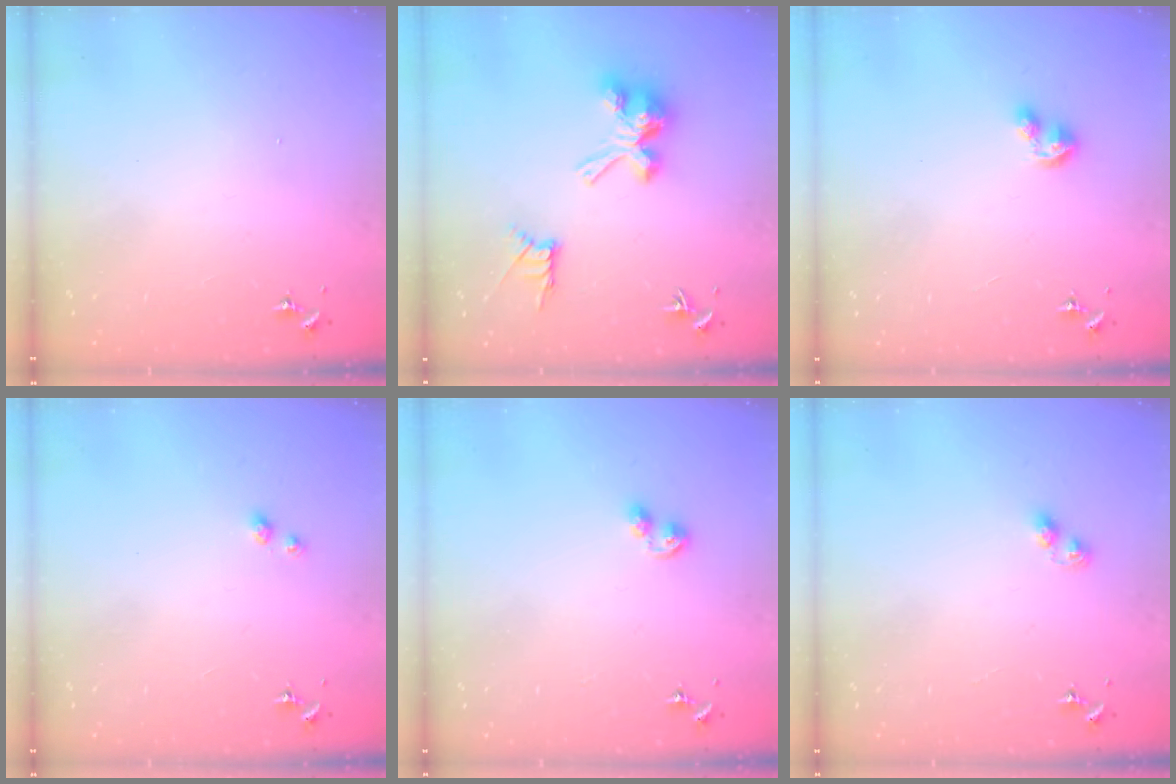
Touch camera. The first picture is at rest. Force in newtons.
{"total": 13.9, "press": 13.9, "slide": 0.3}
{"total": 6.0, "press": 6.0, "slide": 0.4}
{"total": 3.4, "press": 3.4, "slide": 0.2}
{"total": 4.6, "press": 4.5, "slide": 0.9}
{"total": 2.8, "press": 2.8, "slide": 0.5}